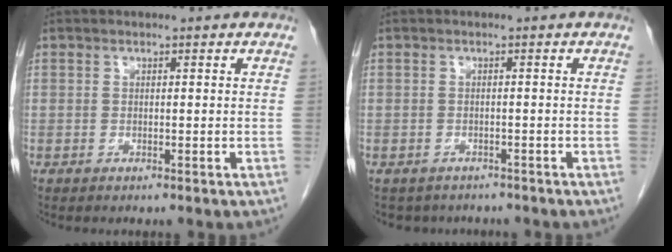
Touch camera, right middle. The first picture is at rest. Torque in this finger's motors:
{"motor_torque": [0.01, -0.01, 0.00, -0.01]}